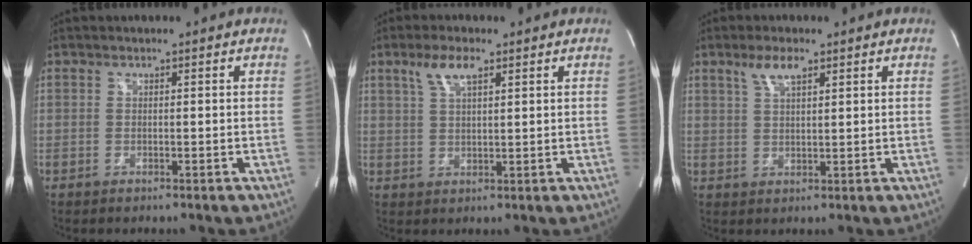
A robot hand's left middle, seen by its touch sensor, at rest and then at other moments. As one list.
[{"total": 4.7, "force": [2.7, 1.2, 3.6], "torque": [-0.079, 0.010, 0.055]}, {"total": 3.9, "force": [2.5, 1.0, 2.9], "torque": [-0.063, 0.007, 0.051]}]